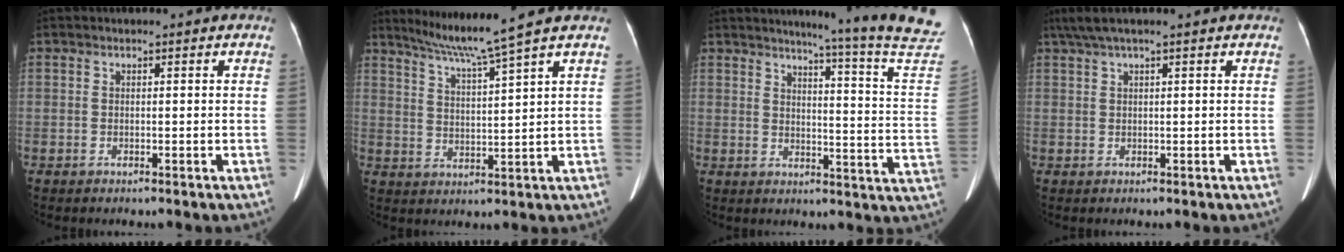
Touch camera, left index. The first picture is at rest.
{"total": 7.9, "force": [6.5, -2.5, 3.8], "torque": [-0.066, -0.005, 0.117]}
{"total": 19.2, "force": [17.4, -3.4, 7.6], "torque": [-0.110, -0.126, 0.190]}
{"total": 4.4, "force": [3.3, -0.3, 2.9], "torque": [-0.059, 0.038, 0.063]}